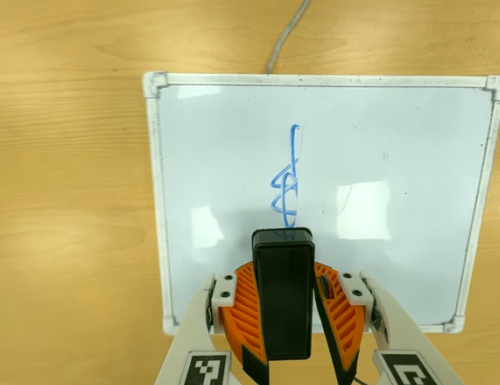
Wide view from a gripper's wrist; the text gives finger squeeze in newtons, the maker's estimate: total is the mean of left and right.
{"total": 9.3, "left": 8.9, "right": 9.6}